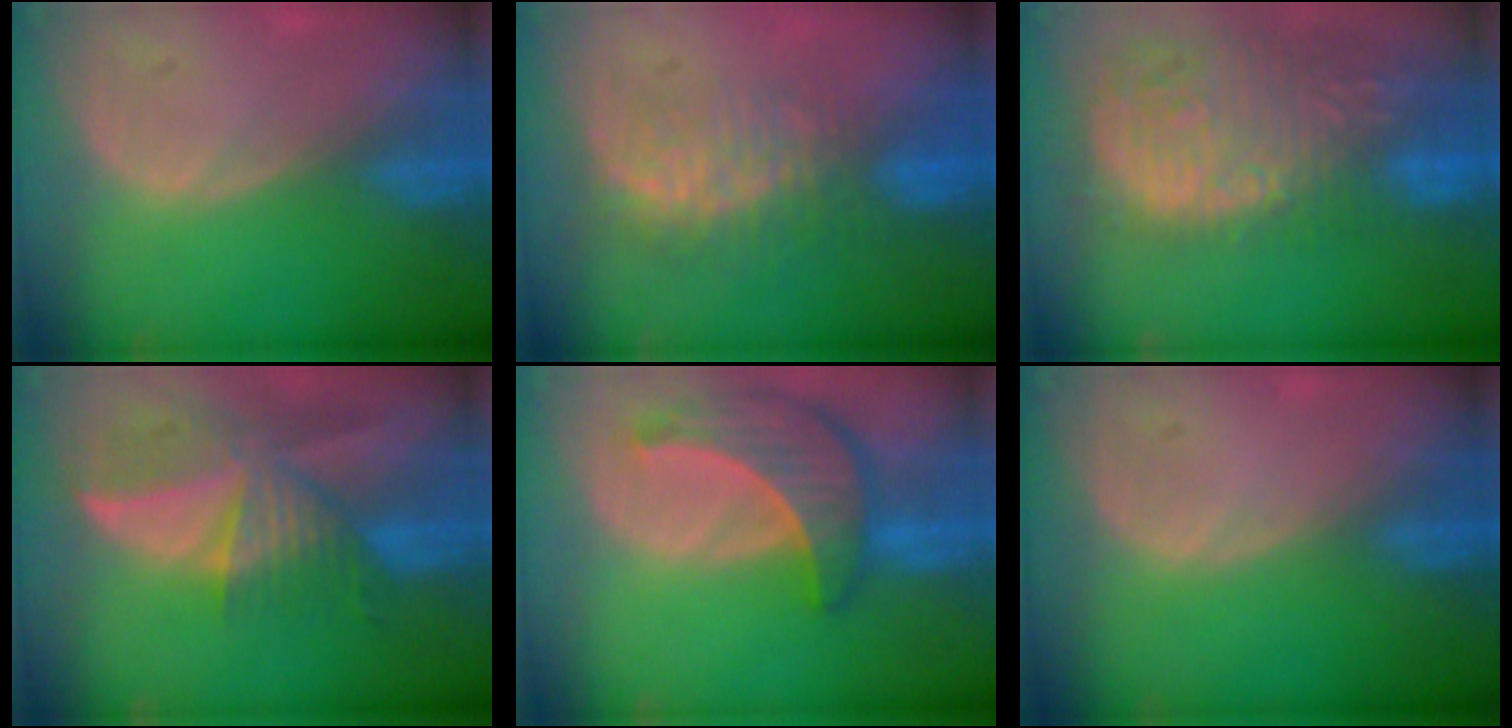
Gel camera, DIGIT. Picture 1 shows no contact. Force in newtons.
{"total": 8.0, "press": 7.5, "slide": 2.8}
{"total": 15.7, "press": 12.9, "slide": 9.0}
{"total": 9.6, "press": 8.4, "slide": 4.5}
{"total": 8.7, "press": 7.9, "slide": 3.7}
{"total": 0.0}